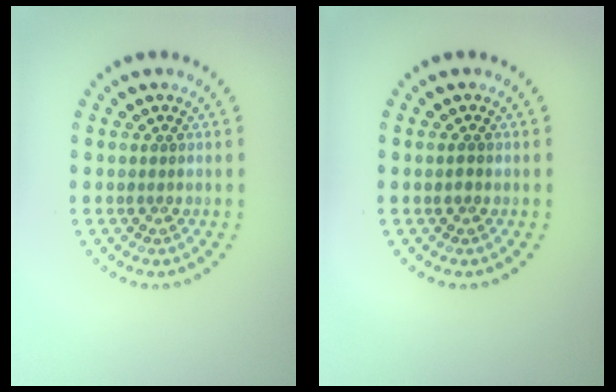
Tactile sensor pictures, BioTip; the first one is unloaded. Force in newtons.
{"total": 0.8, "press": 0.8, "slide": 0.3}